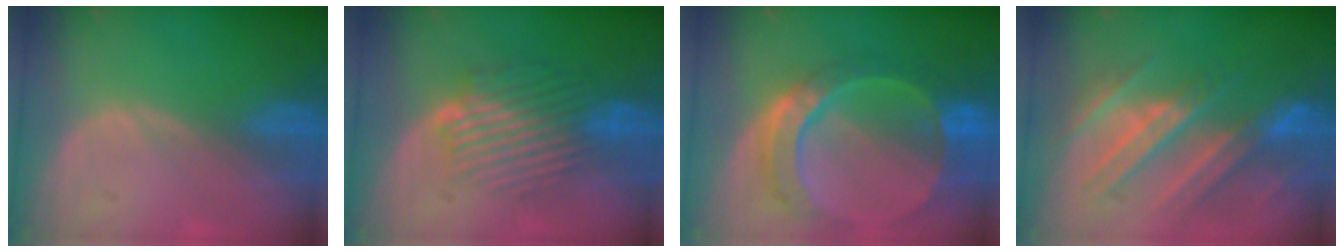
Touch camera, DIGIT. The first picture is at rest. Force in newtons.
{"total": 9.1, "press": 8.1, "slide": 4.3}
{"total": 10.7, "press": 9.0, "slide": 5.7}
{"total": 9.9, "press": 9.6, "slide": 2.3}